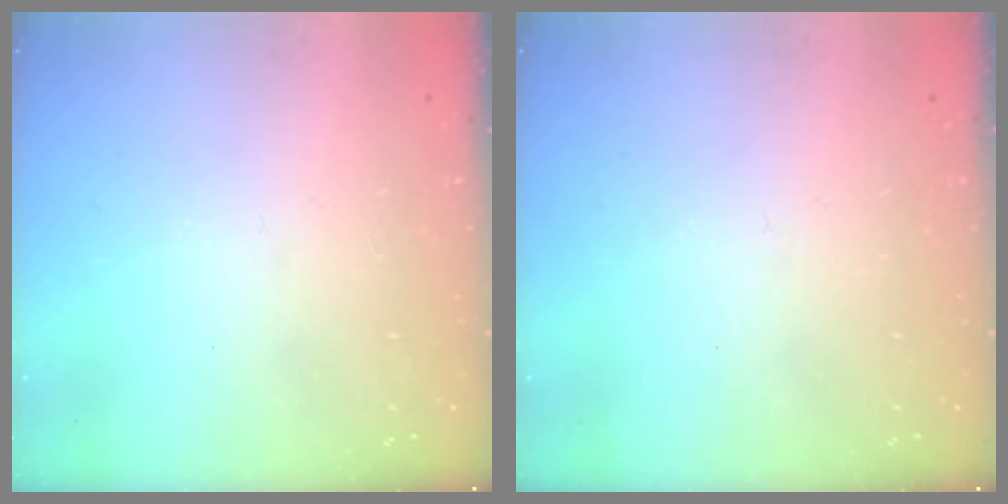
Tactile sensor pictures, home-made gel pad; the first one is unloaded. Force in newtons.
{"total": 0.0}